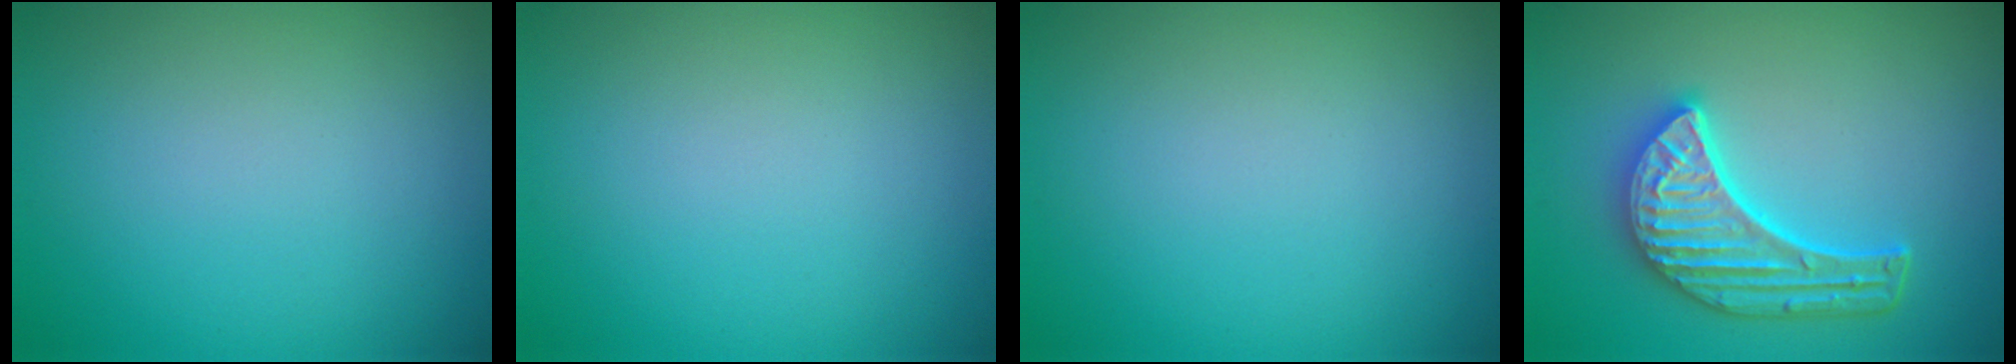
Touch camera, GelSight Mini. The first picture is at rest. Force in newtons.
{"total": 0.0}
{"total": 0.0}
{"total": 5.6, "press": 4.5, "slide": 3.3}